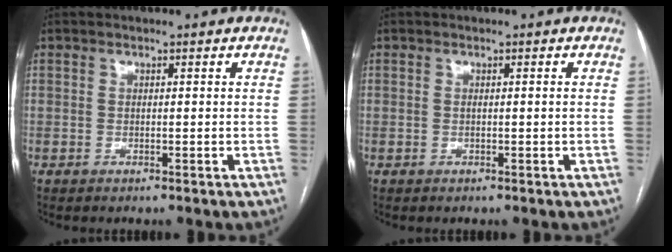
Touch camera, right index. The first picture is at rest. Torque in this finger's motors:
{"motor_torque": [-0.21, -0.04, -0.04, 0.00]}